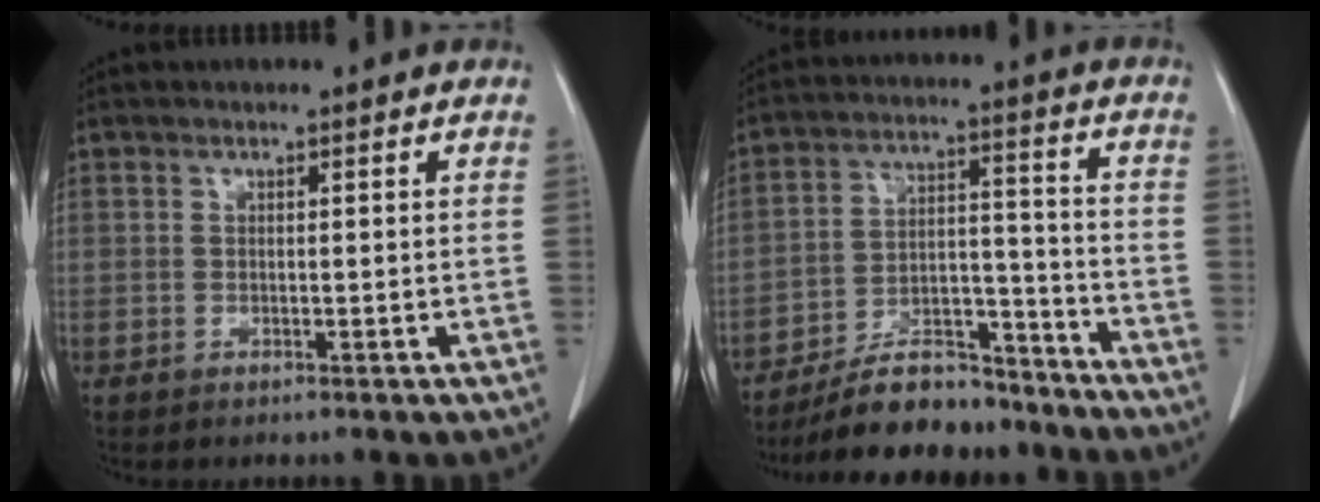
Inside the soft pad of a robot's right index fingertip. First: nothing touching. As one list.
[{"total": 12.5, "force": [-11.0, 3.9, 4.5], "torque": [-0.066, 0.028, -0.187]}]